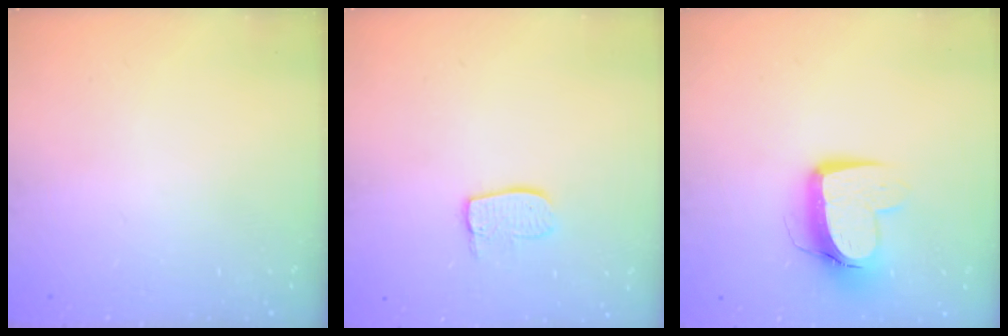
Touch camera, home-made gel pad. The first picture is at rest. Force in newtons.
{"total": 7.6, "press": 7.6, "slide": 0.2}
{"total": 10.8, "press": 10.7, "slide": 1.1}